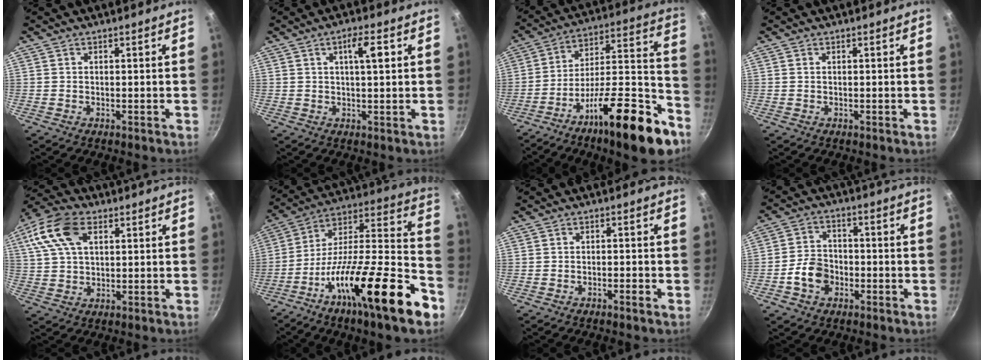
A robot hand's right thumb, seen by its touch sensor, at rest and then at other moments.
{"total": 5.0, "force": [1.4, 1.2, 4.7], "torque": [-0.072, 0.001, 0.021]}
{"total": 25.2, "force": [-14.8, 7.2, 19.1], "torque": [-0.235, 0.095, -0.242]}
{"total": 0.0}
{"total": 12.2, "force": [4.5, 7.3, 8.6], "torque": [-0.170, 0.012, 0.074]}
{"total": 28.9, "force": [-14.1, 7.0, 24.2], "torque": [-0.331, 0.073, -0.245]}
{"total": 1.4, "force": [-0.9, 0.2, 1.1], "torque": [-0.022, 0.009, -0.015]}
{"total": 6.9, "force": [-2.6, 5.2, 3.7], "torque": [-0.048, 0.027, -0.052]}